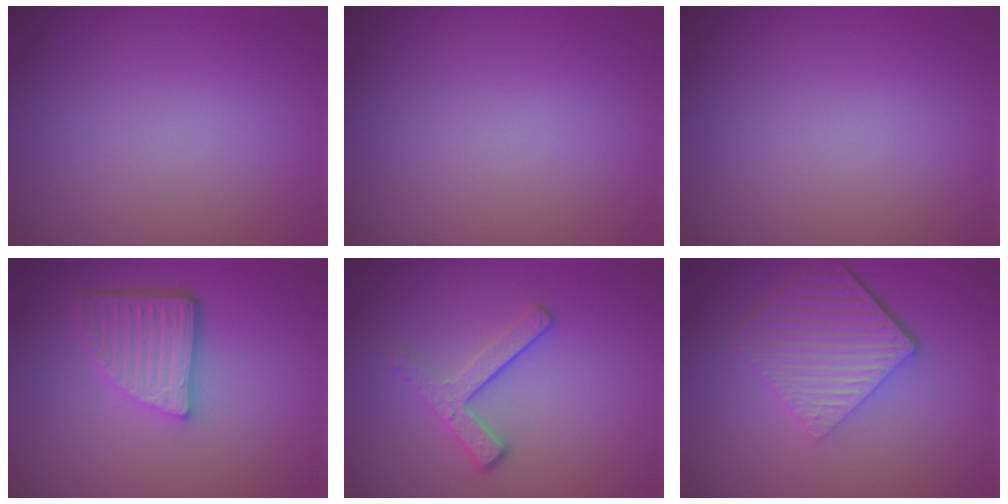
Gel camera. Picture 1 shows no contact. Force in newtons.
{"total": 0.0}
{"total": 0.0}
{"total": 4.9, "press": 3.4, "slide": 3.5}
{"total": 3.3, "press": 2.4, "slide": 2.3}
{"total": 6.5, "press": 4.3, "slide": 4.9}